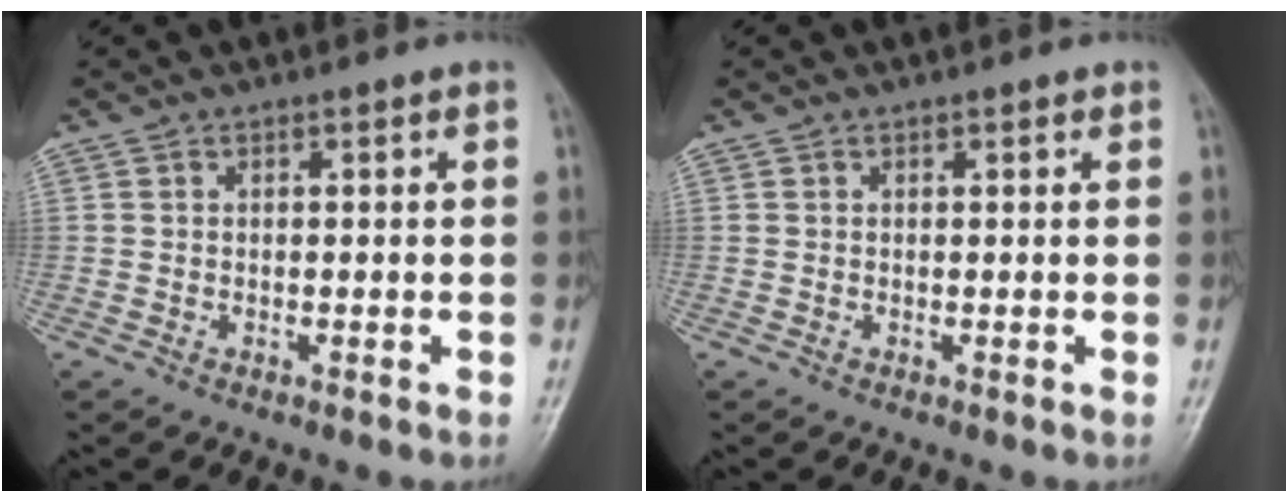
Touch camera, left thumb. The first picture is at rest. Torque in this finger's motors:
{"motor_torque": [-0.08, -0.02, -0.07, -0.07, 0.00]}